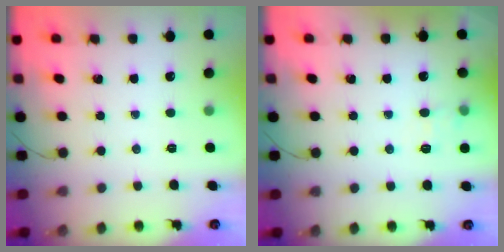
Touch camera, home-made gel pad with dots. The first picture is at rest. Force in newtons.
{"total": 6.5, "press": 6.2, "slide": 1.8}